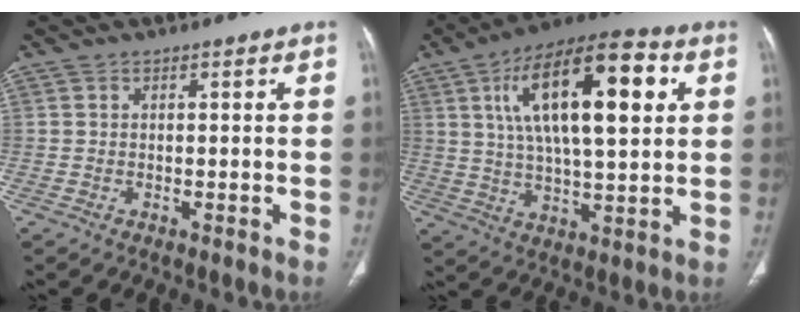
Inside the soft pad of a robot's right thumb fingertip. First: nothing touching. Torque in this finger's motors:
{"motor_torque": [-0.27, 4.29, 1.96, 0.42, 0.66]}